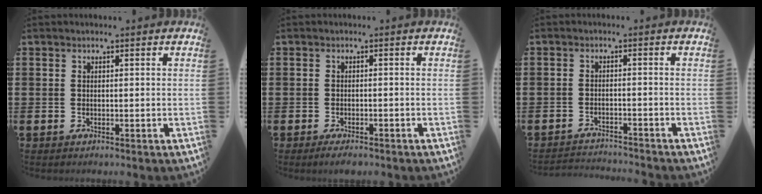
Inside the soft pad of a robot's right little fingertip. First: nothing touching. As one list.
[{"total": 1.2, "force": [-0.9, 0.3, 0.8], "torque": [-0.009, -0.003, -0.018]}, {"total": 2.0, "force": [-2.0, -0.1, -0.1], "torque": [-0.003, 0.002, -0.045]}]